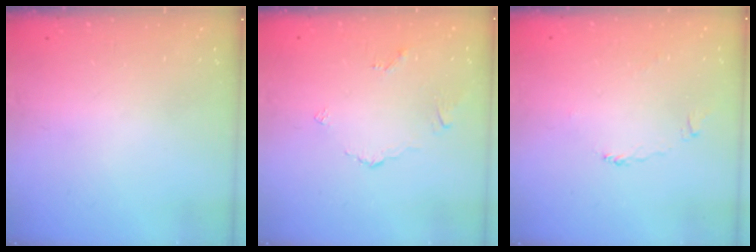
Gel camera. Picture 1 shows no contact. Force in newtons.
{"total": 2.4, "press": 2.4, "slide": 0.5}
{"total": 2.2, "press": 2.2, "slide": 0.4}